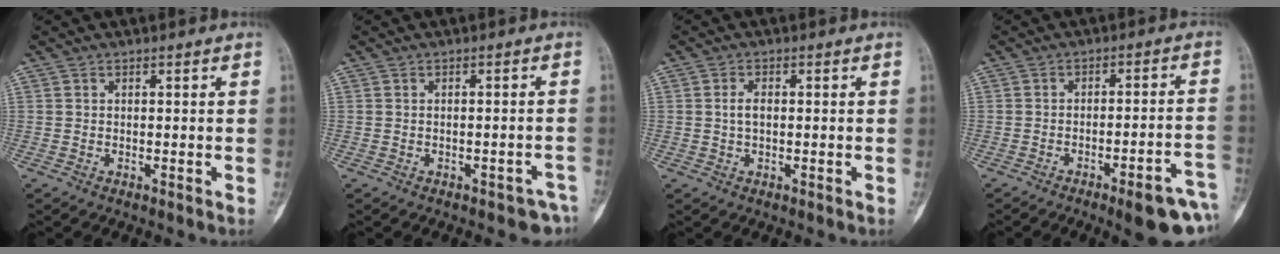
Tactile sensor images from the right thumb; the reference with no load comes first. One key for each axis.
{"total": 4.8, "fx": -3.5, "fy": 2.2, "fz": 2.4, "tx": -0.017, "ty": 0.026, "tz": -0.035}
{"total": 2.4, "fx": 0.1, "fy": 1.4, "fz": 2.0, "tx": -0.039, "ty": 0.004, "tz": 0.001}
{"total": 11.7, "fx": -6.4, "fy": 2.3, "fz": 9.5, "tx": -0.104, "ty": 0.035, "tz": -0.076}